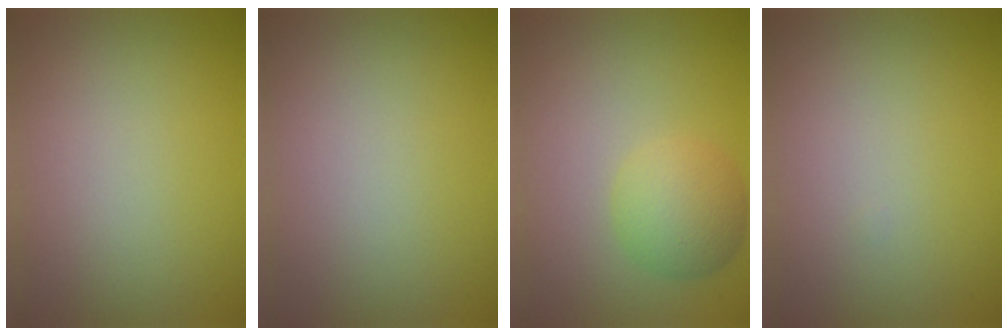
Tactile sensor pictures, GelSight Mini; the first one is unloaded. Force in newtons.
{"total": 0.0}
{"total": 4.0, "press": 4.0, "slide": 0.1}
{"total": 0.0}